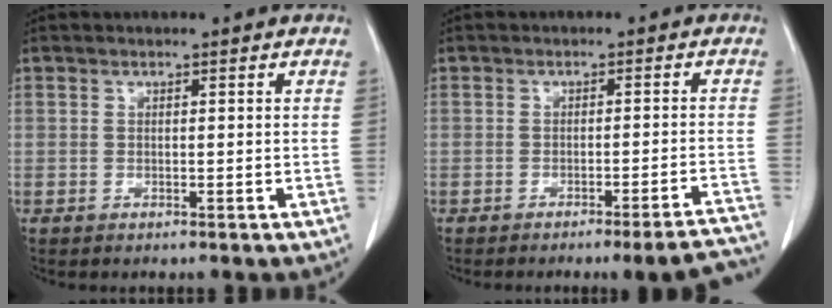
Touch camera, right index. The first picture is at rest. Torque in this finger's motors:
{"motor_torque": [0.06, -0.10, 0.06, 0.01]}